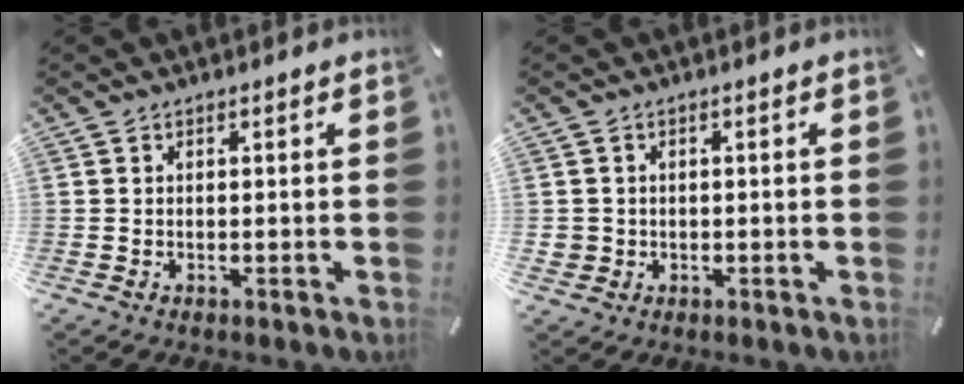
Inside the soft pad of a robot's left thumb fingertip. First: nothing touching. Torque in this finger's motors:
{"motor_torque": [0.08, 0.03, -0.02, -0.08, 0.01]}